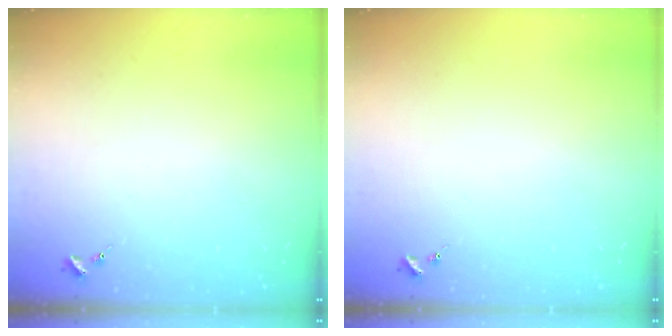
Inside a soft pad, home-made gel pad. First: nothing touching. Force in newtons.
{"total": 0.0}